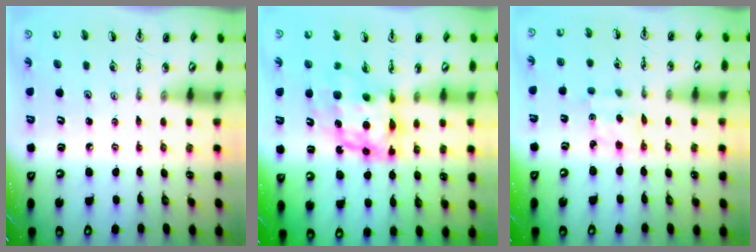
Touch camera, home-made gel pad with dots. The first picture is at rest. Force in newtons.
{"total": 9.3, "press": 9.3, "slide": 0.9}
{"total": 2.4, "press": 2.3, "slide": 0.6}